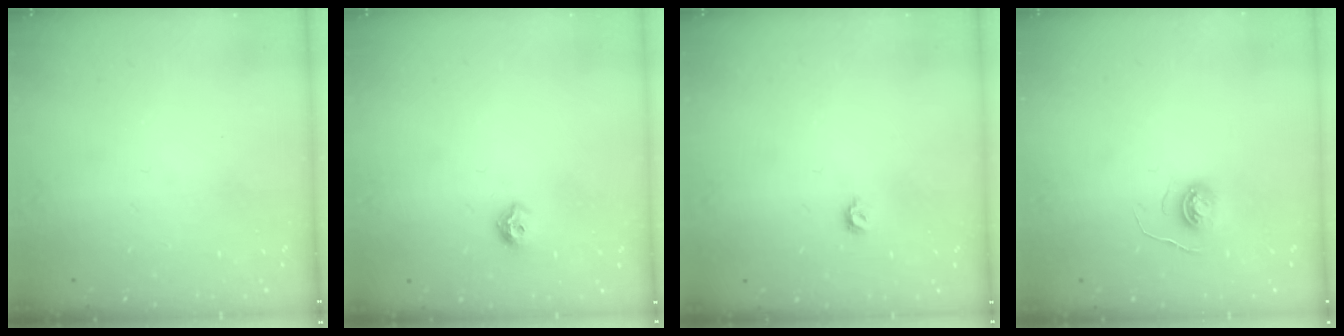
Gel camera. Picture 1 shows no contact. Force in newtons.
{"total": 6.9, "press": 6.8, "slide": 0.9}
{"total": 4.1, "press": 4.0, "slide": 0.8}
{"total": 5.0, "press": 5.0, "slide": 0.4}